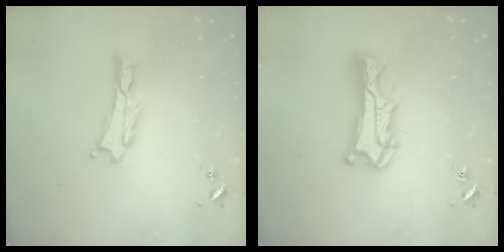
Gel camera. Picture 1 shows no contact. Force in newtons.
{"total": 8.4, "press": 8.3, "slide": 0.8}